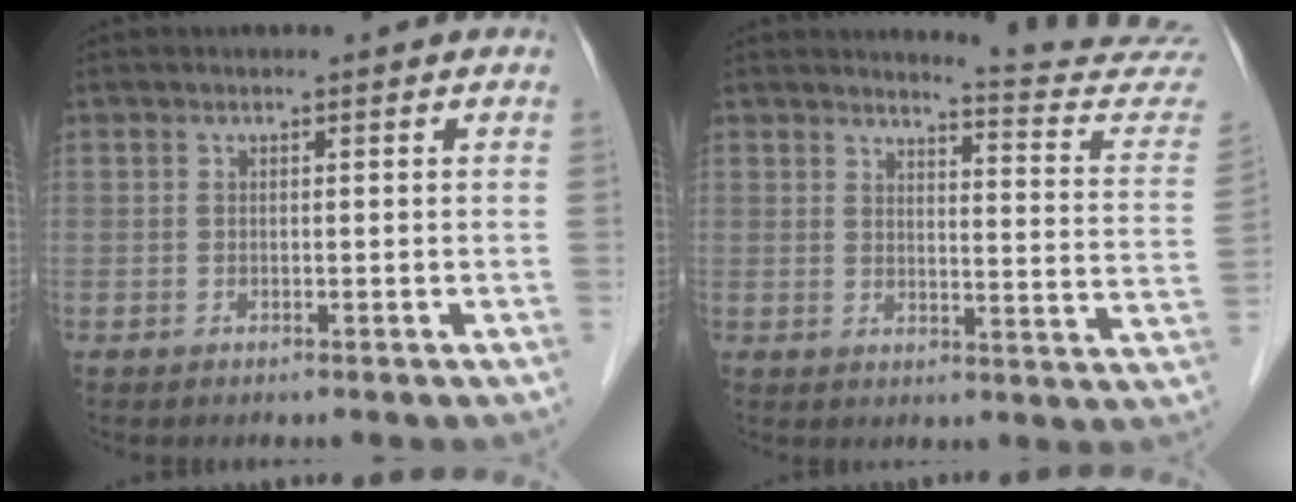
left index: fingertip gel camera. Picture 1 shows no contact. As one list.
[{"total": 13.6, "force": [13.5, -1.3, 0.8], "torque": [-0.003, -0.125, 0.134]}]